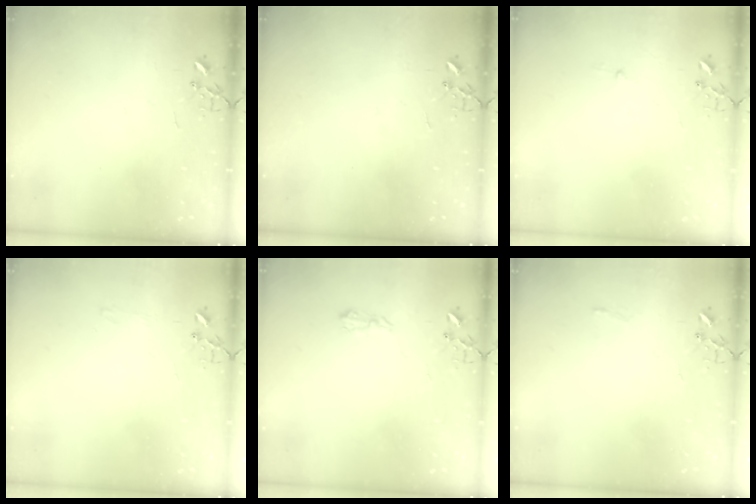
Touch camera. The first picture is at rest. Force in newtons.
{"total": 0.0}
{"total": 2.6, "press": 2.5, "slide": 0.4}
{"total": 4.7, "press": 4.6, "slide": 0.7}
{"total": 7.0, "press": 6.9, "slide": 0.9}
{"total": 4.8, "press": 4.8, "slide": 0.6}